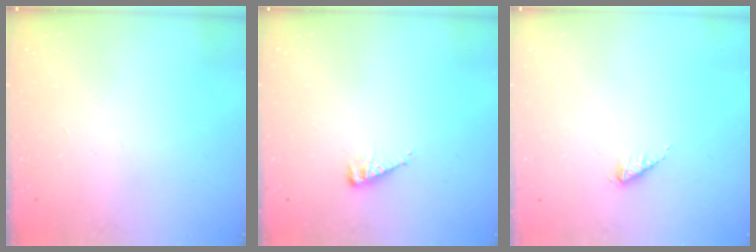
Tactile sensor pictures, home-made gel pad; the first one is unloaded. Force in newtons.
{"total": 5.3, "press": 5.2, "slide": 0.7}
{"total": 2.1, "press": 2.1, "slide": 0.2}